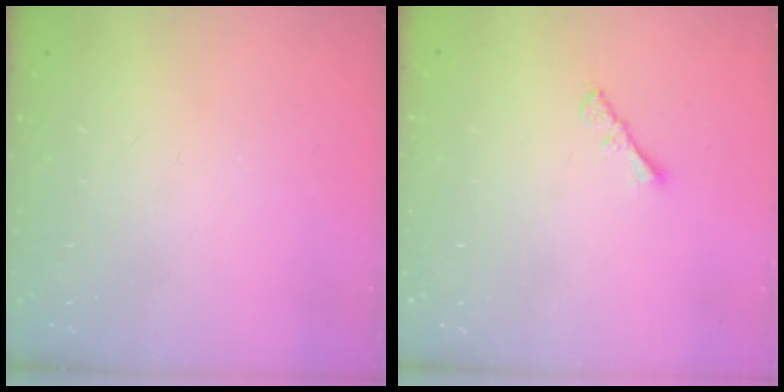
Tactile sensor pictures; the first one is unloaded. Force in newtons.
{"total": 1.3, "press": 1.2, "slide": 0.4}